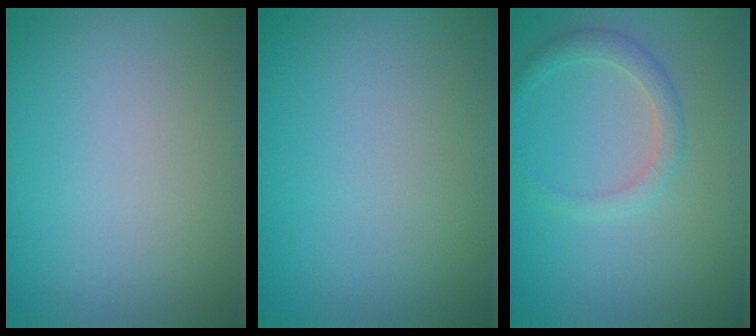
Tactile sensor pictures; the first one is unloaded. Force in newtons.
{"total": 0.0}
{"total": 1.7, "press": 1.7, "slide": 0.1}